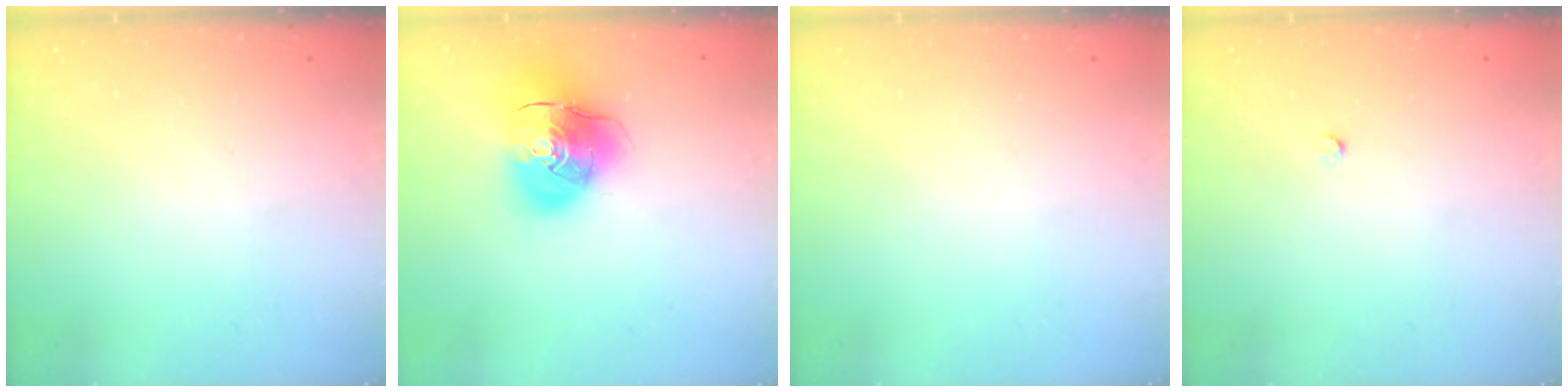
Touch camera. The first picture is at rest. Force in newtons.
{"total": 17.0, "press": 16.8, "slide": 2.6}
{"total": 0.0}
{"total": 2.2, "press": 2.2, "slide": 0.3}